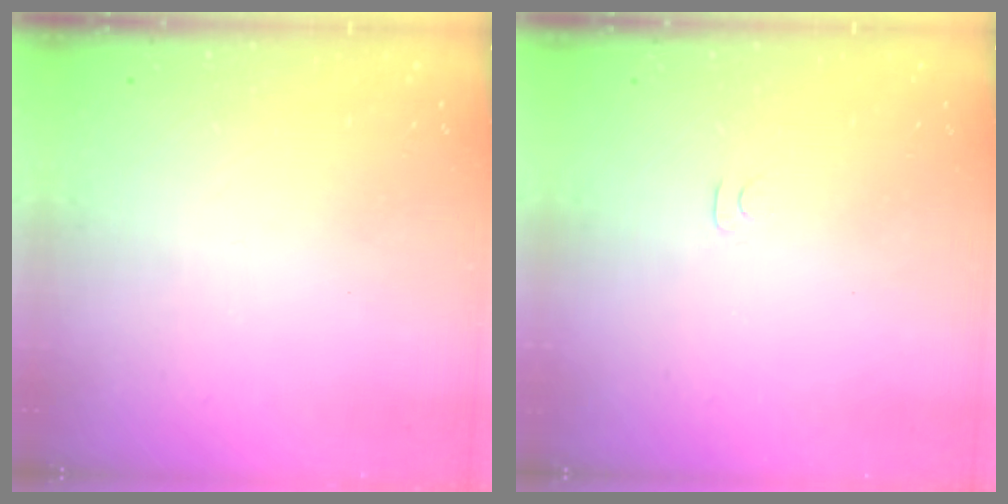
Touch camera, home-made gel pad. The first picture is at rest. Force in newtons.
{"total": 3.7, "press": 3.7, "slide": 0.5}